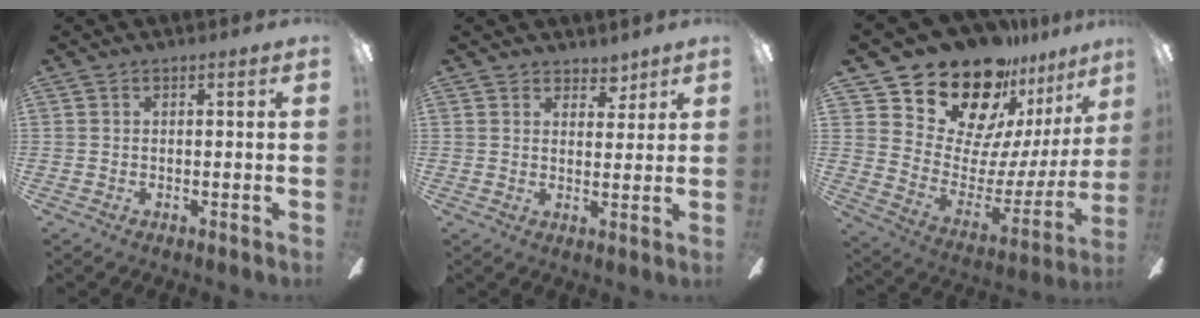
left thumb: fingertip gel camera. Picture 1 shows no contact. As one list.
[{"total": 4.1, "force": [3.4, 2.2, 0.5], "torque": [0.004, -0.018, 0.059]}, {"total": 21.7, "force": [17.5, 10.1, 7.9], "torque": [-0.138, -0.137, 0.321]}]